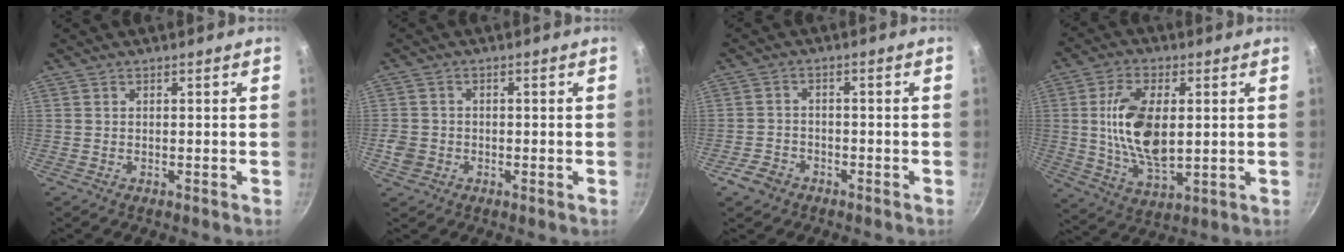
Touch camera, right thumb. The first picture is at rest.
{"total": 3.3, "force": [-1.0, 2.9, 1.3], "torque": [-0.019, 0.009, -0.017]}
{"total": 3.9, "force": [-2.6, 2.7, 1.2], "torque": [-0.019, 0.017, -0.043]}
{"total": 14.5, "force": [1.6, 7.4, 12.3], "torque": [-0.225, -0.013, 0.035]}